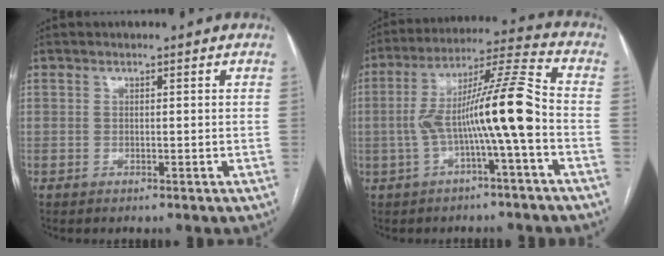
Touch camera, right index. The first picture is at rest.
{"total": 12.6, "force": [-2.5, -0.2, 12.4], "torque": [-0.223, 0.033, -0.045]}